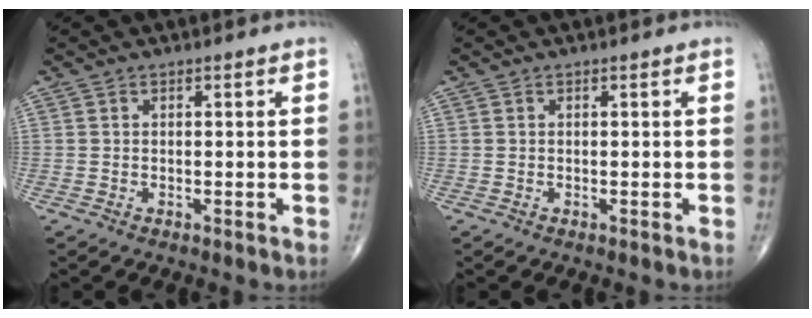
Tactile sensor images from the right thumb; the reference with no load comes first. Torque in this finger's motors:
{"motor_torque": [0.00, 0.00, 0.02, 0.02, 0.00]}